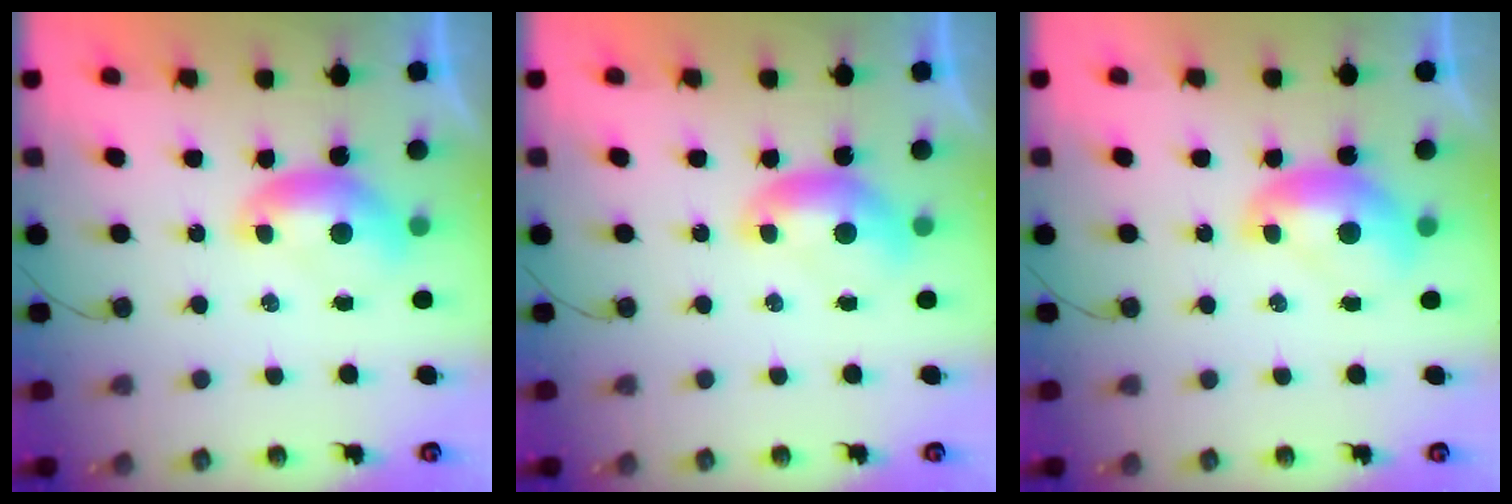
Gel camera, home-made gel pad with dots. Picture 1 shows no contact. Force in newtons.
{"total": 0.0}
{"total": 1.6, "press": 1.5, "slide": 0.2}